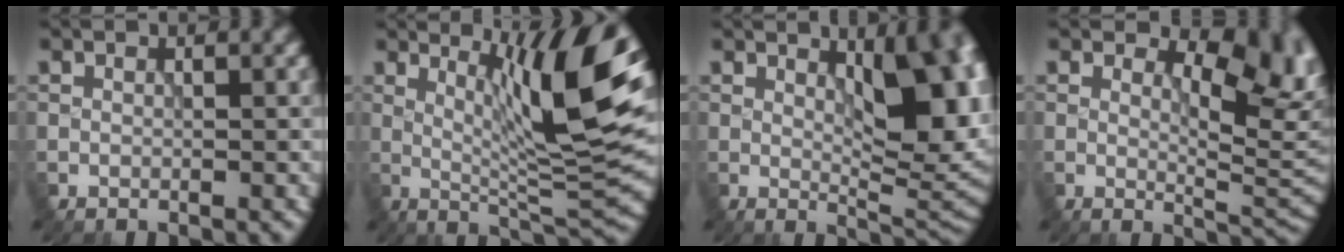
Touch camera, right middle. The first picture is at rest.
{"total": 10.6, "force": [3.5, 1.9, 9.8], "torque": [-0.147, -0.009, 0.061]}
{"total": 9.8, "force": [2.1, 4.1, 8.6], "torque": [-0.106, -0.001, 0.036]}
{"total": 7.0, "force": [2.4, 3.7, 5.5], "torque": [-0.074, -0.012, 0.034]}